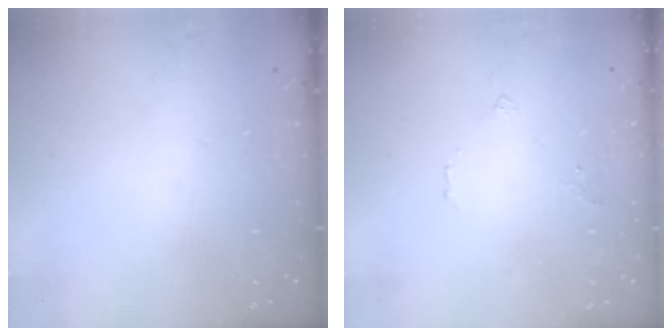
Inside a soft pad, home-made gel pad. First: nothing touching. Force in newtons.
{"total": 1.5, "press": 1.4, "slide": 0.2}